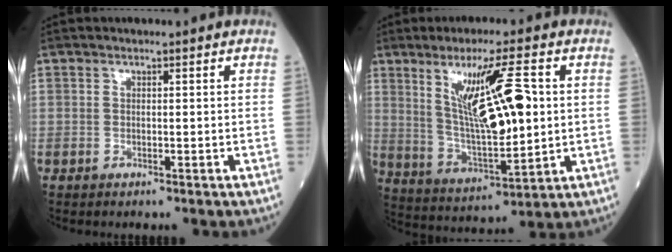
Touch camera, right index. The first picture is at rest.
{"total": 14.4, "force": [3.0, 2.4, 13.8], "torque": [-0.258, -0.001, 0.059]}